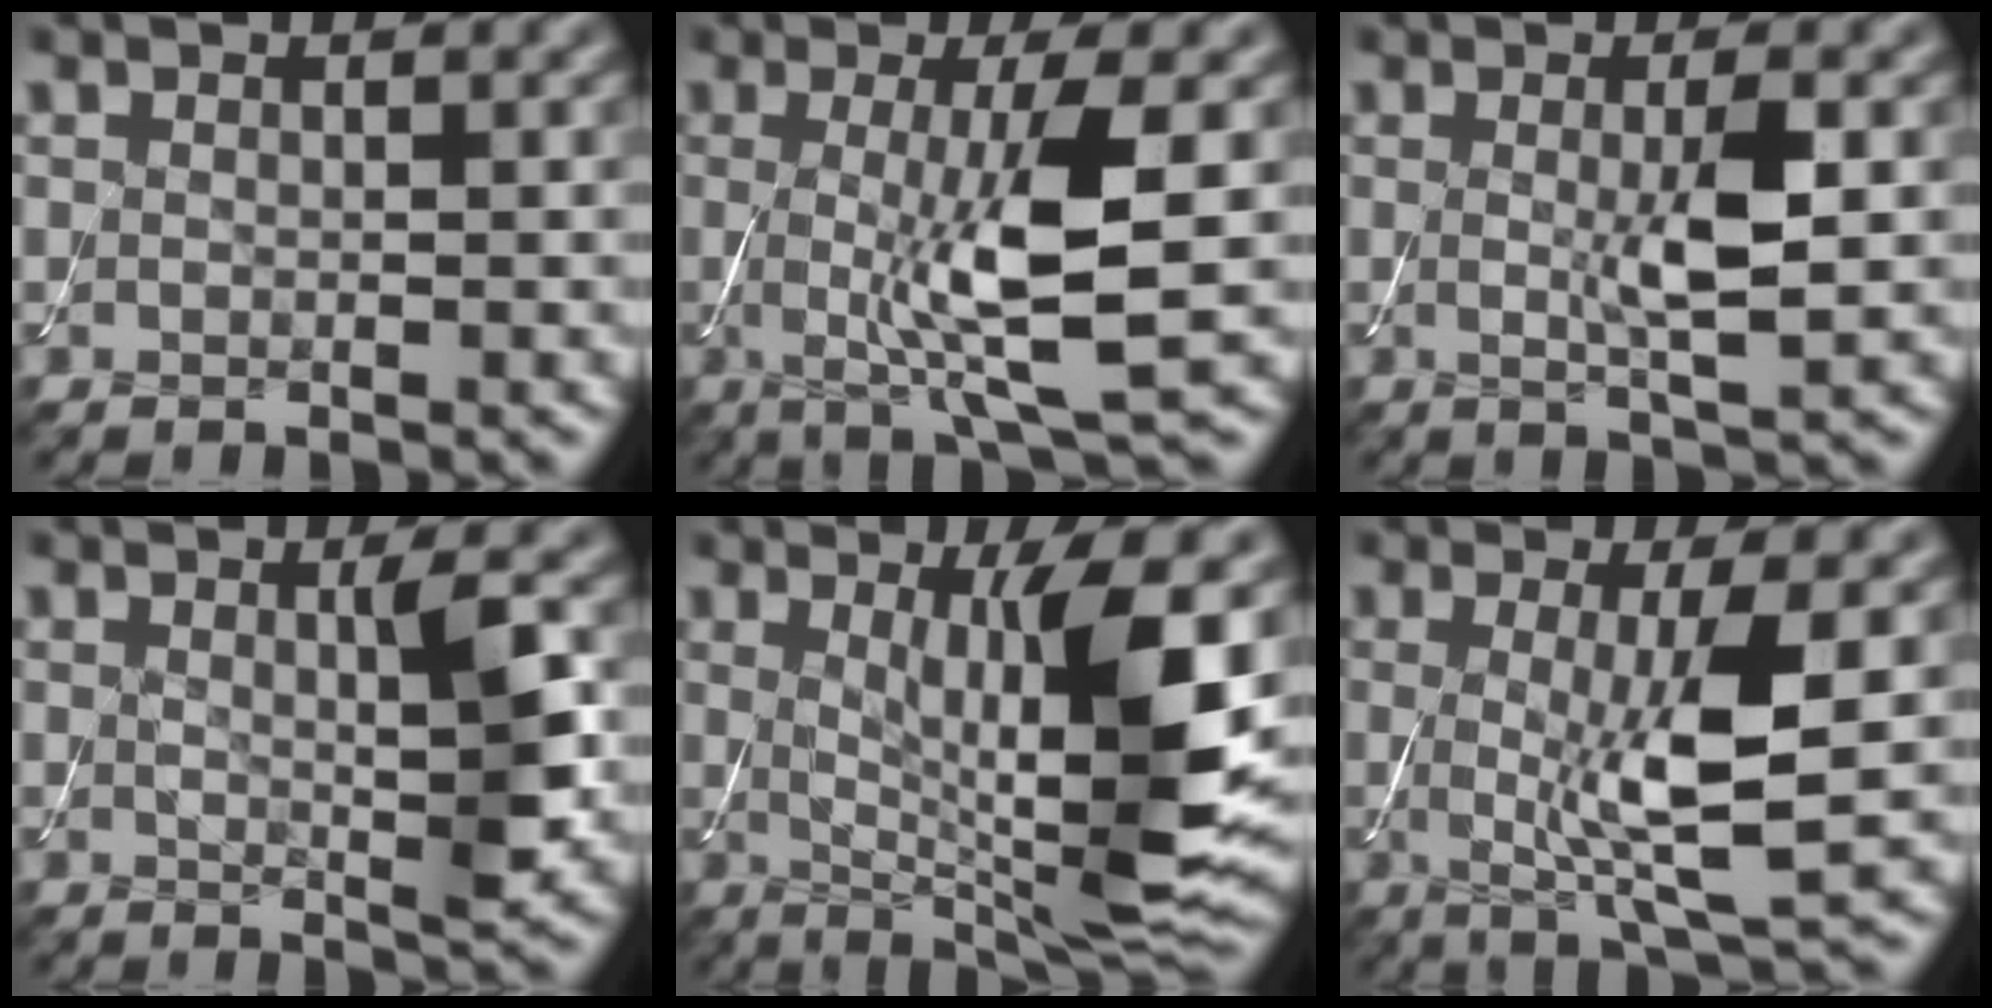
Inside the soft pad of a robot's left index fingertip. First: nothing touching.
{"total": 7.3, "force": [-0.2, 1.3, 7.2], "torque": [-0.119, -0.012, -0.001]}
{"total": 3.7, "force": [0.1, 0.6, 3.7], "torque": [-0.069, -0.007, 0.004]}
{"total": 3.6, "force": [0.6, 0.5, 3.5], "torque": [-0.052, -0.008, 0.009]}
{"total": 10.5, "force": [1.2, 2.0, 10.2], "torque": [-0.161, -0.016, 0.030]}
{"total": 6.5, "force": [0.0, 1.2, 6.4], "torque": [-0.111, -0.013, 0.003]}